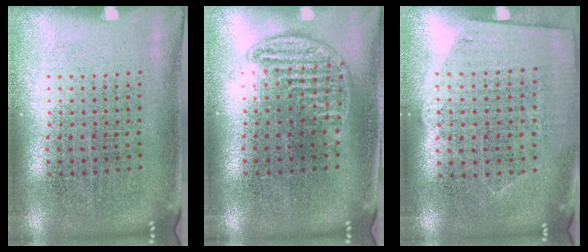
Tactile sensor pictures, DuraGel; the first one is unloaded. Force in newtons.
{"total": 0.8, "press": 0.8, "slide": 0.1}
{"total": 1.2, "press": 1.0, "slide": 0.6}